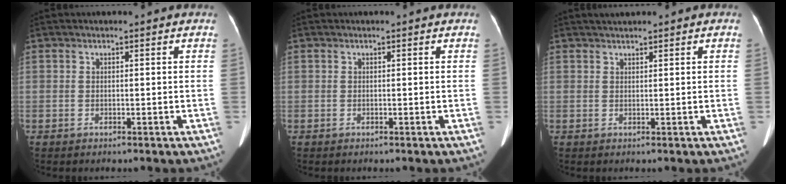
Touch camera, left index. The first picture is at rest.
{"total": 0.0}
{"total": 1.3, "force": [1.1, 0.4, 0.7], "torque": [-0.013, 0.015, 0.019]}